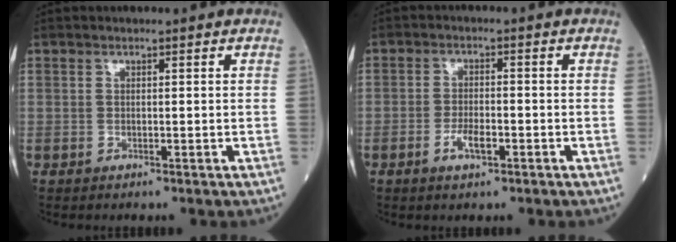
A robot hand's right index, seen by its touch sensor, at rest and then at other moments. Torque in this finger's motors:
{"motor_torque": [0.03, -0.03, 0.03, 0.02]}